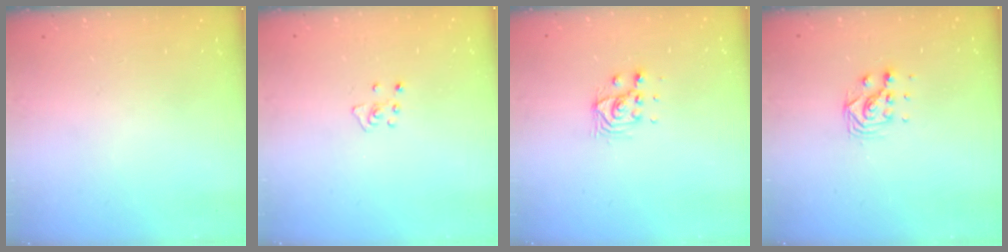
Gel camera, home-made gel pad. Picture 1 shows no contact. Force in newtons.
{"total": 4.1, "press": 4.0, "slide": 0.5}
{"total": 5.4, "press": 5.4, "slide": 0.1}
{"total": 6.8, "press": 6.8, "slide": 0.4}